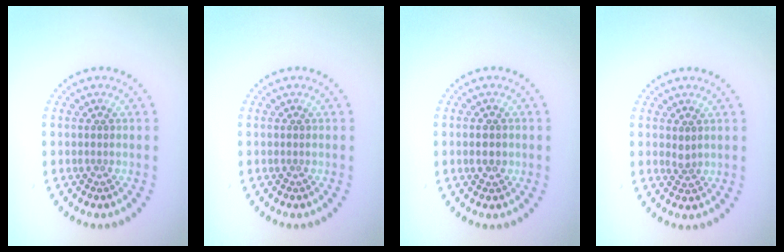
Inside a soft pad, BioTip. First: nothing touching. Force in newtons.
{"total": 0.0}
{"total": 2.2, "press": 2.2, "slide": 0.1}
{"total": 0.9, "press": 0.6, "slide": 0.6}